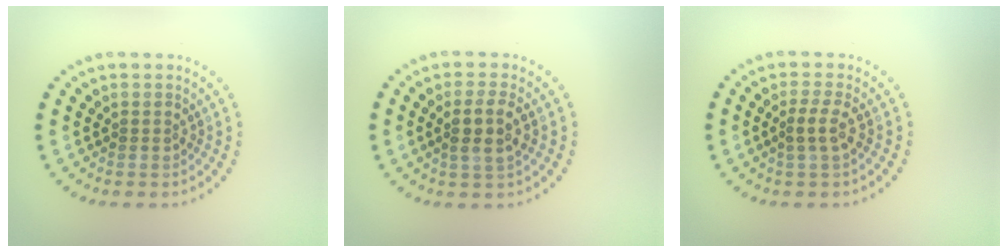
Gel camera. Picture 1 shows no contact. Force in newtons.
{"total": 2.6, "press": 2.5, "slide": 0.8}
{"total": 1.7, "press": 1.5, "slide": 0.8}